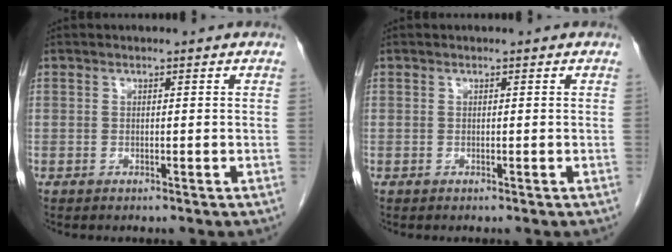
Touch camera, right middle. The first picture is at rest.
{"total": 0.0}